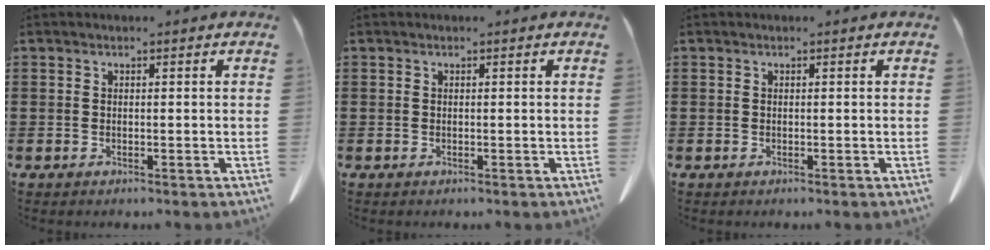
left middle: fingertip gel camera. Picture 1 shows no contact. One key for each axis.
{"total": 0.0}
{"total": 0.0}